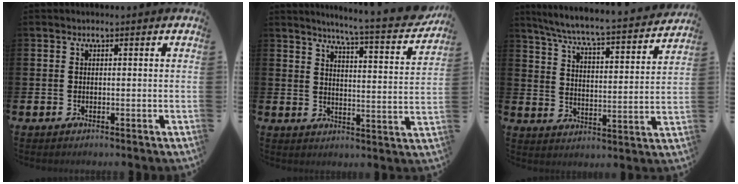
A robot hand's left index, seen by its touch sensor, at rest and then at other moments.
{"total": 6.3, "force": [5.9, -0.4, 2.1], "torque": [-0.049, -0.052, 0.093]}
{"total": 6.6, "force": [6.1, 0.2, 2.5], "torque": [-0.078, -0.052, 0.100]}